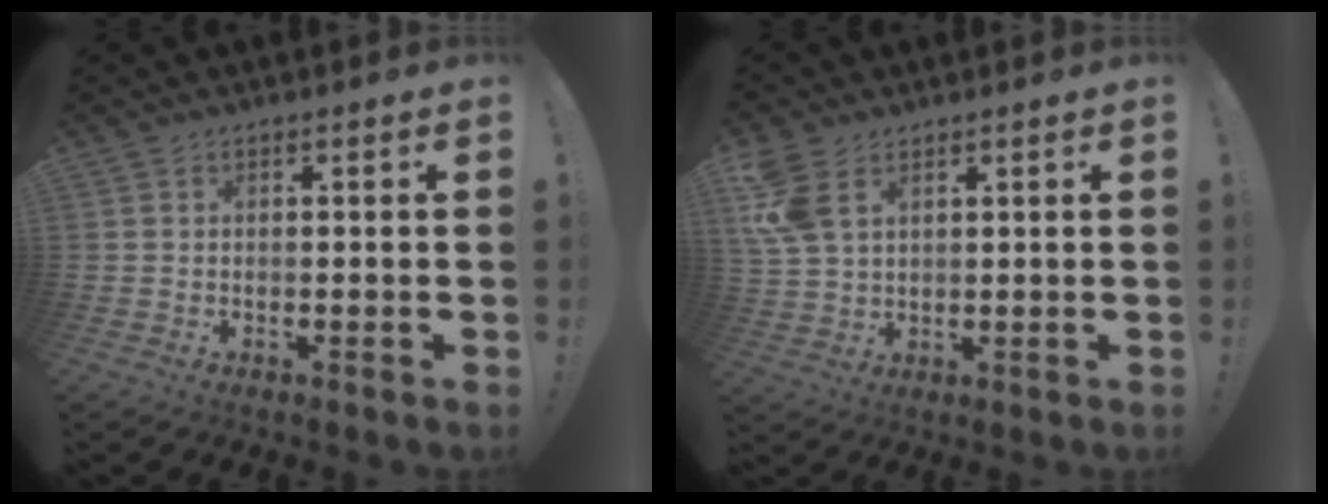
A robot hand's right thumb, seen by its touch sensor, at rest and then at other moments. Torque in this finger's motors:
{"motor_torque": [0.47, 0.53, 0.76, 0.11, 0.32]}